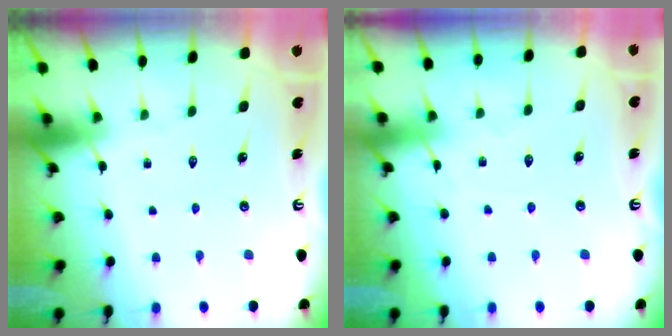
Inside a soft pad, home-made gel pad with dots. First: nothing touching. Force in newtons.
{"total": 2.9, "press": 2.9, "slide": 0.4}